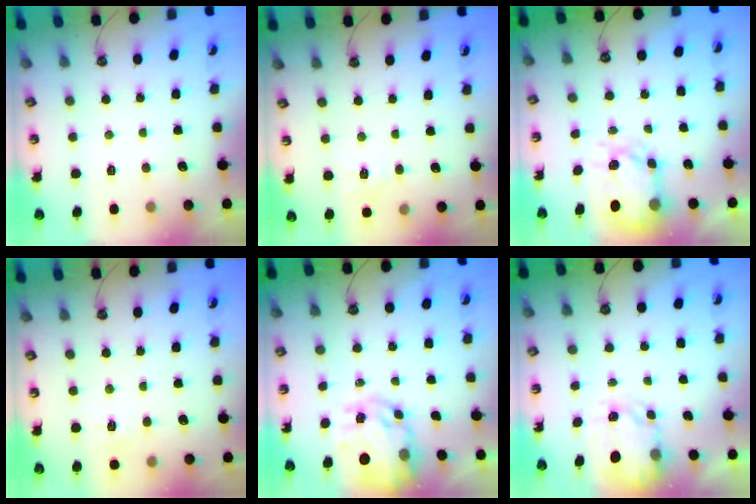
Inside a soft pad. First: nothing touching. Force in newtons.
{"total": 5.3, "press": 5.2, "slide": 0.7}
{"total": 7.1, "press": 7.1, "slide": 0.7}
{"total": 6.5, "press": 6.4, "slide": 0.7}
{"total": 10.3, "press": 10.2, "slide": 0.8}
{"total": 3.9, "press": 3.9, "slide": 0.1}